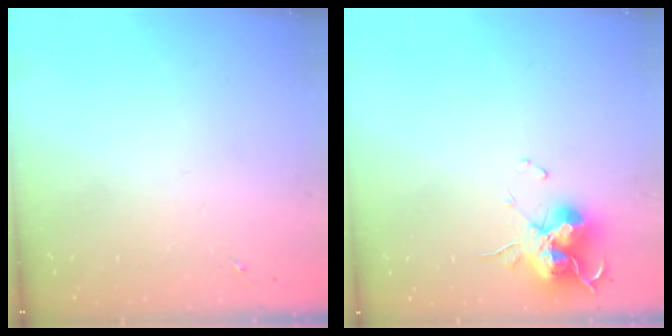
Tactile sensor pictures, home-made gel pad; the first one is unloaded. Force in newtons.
{"total": 15.2, "press": 15.1, "slide": 2.0}